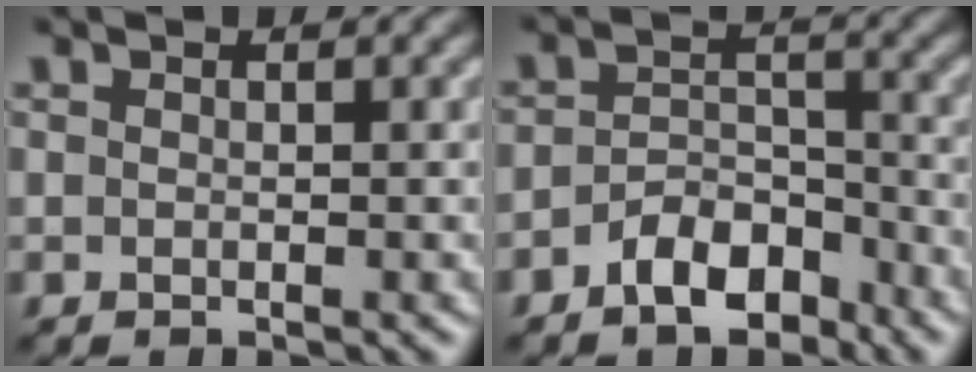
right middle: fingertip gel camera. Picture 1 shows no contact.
{"total": 4.5, "force": [-2.9, 2.4, 2.4], "torque": [-0.038, 0.007, -0.054]}